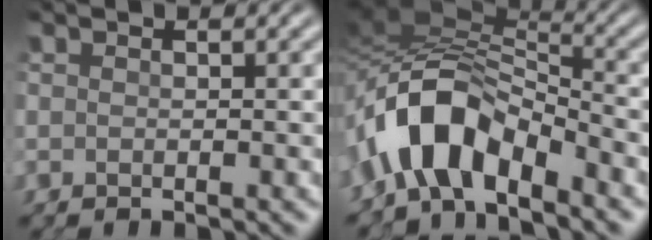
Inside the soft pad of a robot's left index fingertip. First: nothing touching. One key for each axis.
{"total": 7.7, "fx": -3.6, "fy": 3.5, "fz": 5.8, "tx": -0.106, "ty": 0.016, "tz": -0.072}